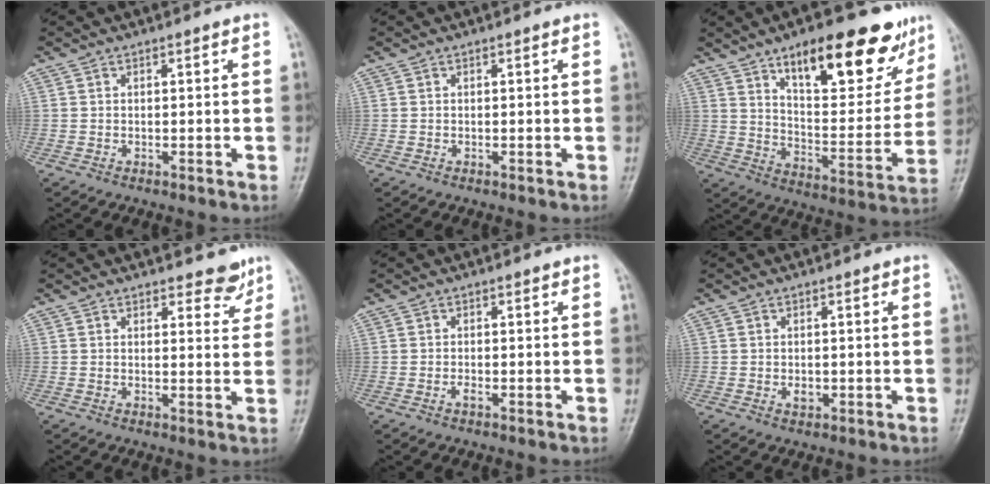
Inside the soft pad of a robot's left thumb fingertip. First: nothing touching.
{"total": 0.0}
{"total": 22.2, "force": [13.6, 8.4, 15.3], "torque": [-0.169, -0.057, 0.210]}
{"total": 3.8, "force": [3.1, 1.7, 1.4], "torque": [0.006, -0.023, 0.039]}
{"total": 0.8, "force": [-0.4, 0.4, 0.6], "torque": [-0.013, -0.001, -0.007]}
{"total": 1.4, "force": [-0.1, 1.1, 0.9], "torque": [-0.013, -0.001, 0.001]}